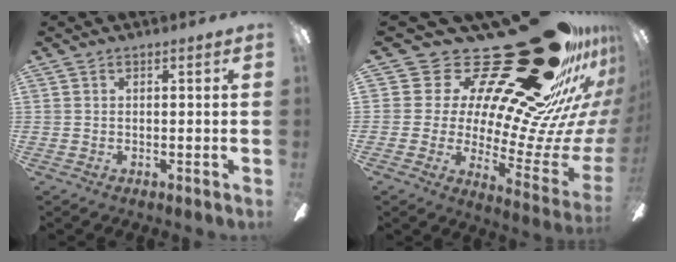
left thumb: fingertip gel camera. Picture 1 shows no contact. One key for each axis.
{"total": 38.0, "fx": 23.9, "fy": 14.7, "fz": 25.6, "tx": -0.289, "ty": -0.220, "tz": 0.470}